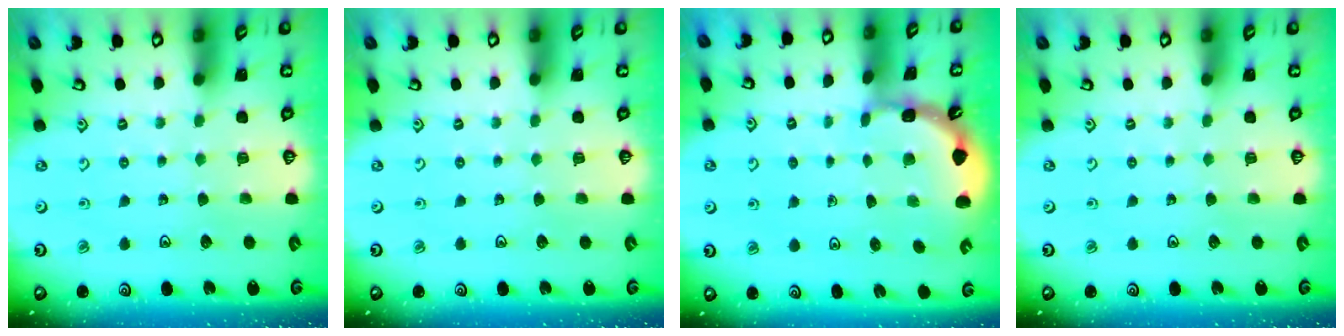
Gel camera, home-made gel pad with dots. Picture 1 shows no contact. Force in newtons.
{"total": 0.0}
{"total": 1.5, "press": 1.5, "slide": 0.1}
{"total": 0.0}